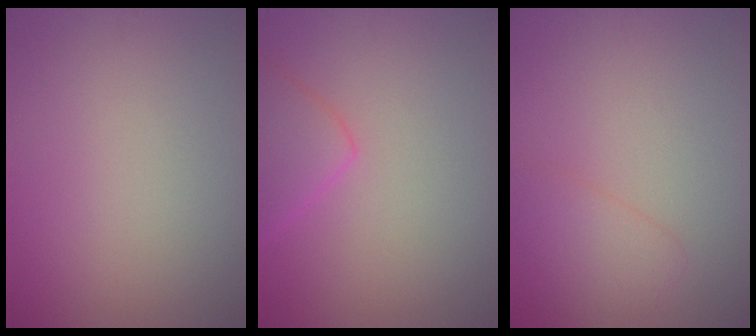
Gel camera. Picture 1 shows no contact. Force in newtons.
{"total": 3.4, "press": 3.4, "slide": 0.3}
{"total": 2.4, "press": 2.4, "slide": 0.1}